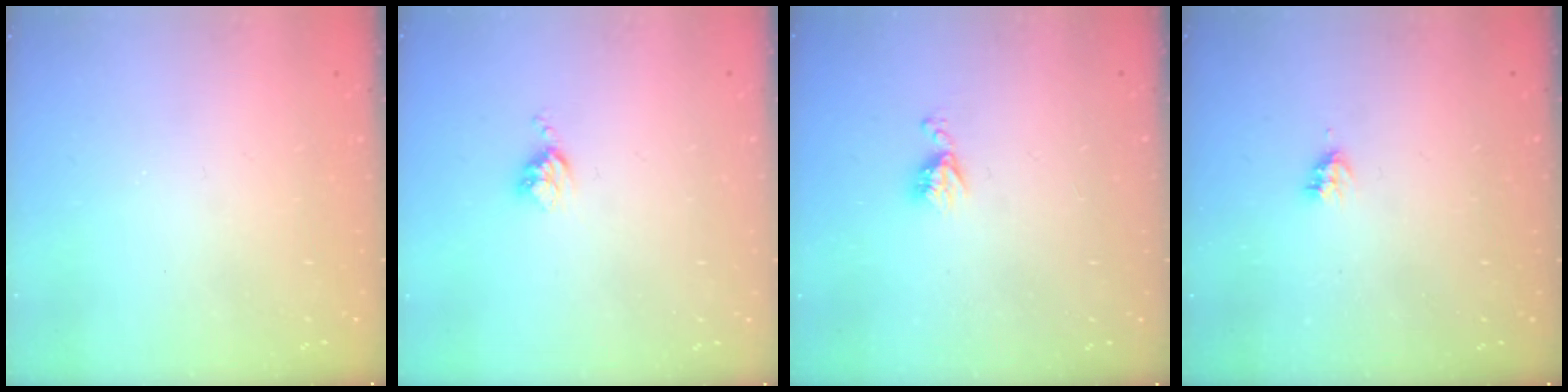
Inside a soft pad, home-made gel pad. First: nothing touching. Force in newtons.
{"total": 3.6, "press": 3.6, "slide": 0.6}
{"total": 5.8, "press": 5.7, "slide": 0.7}
{"total": 3.5, "press": 3.4, "slide": 0.5}